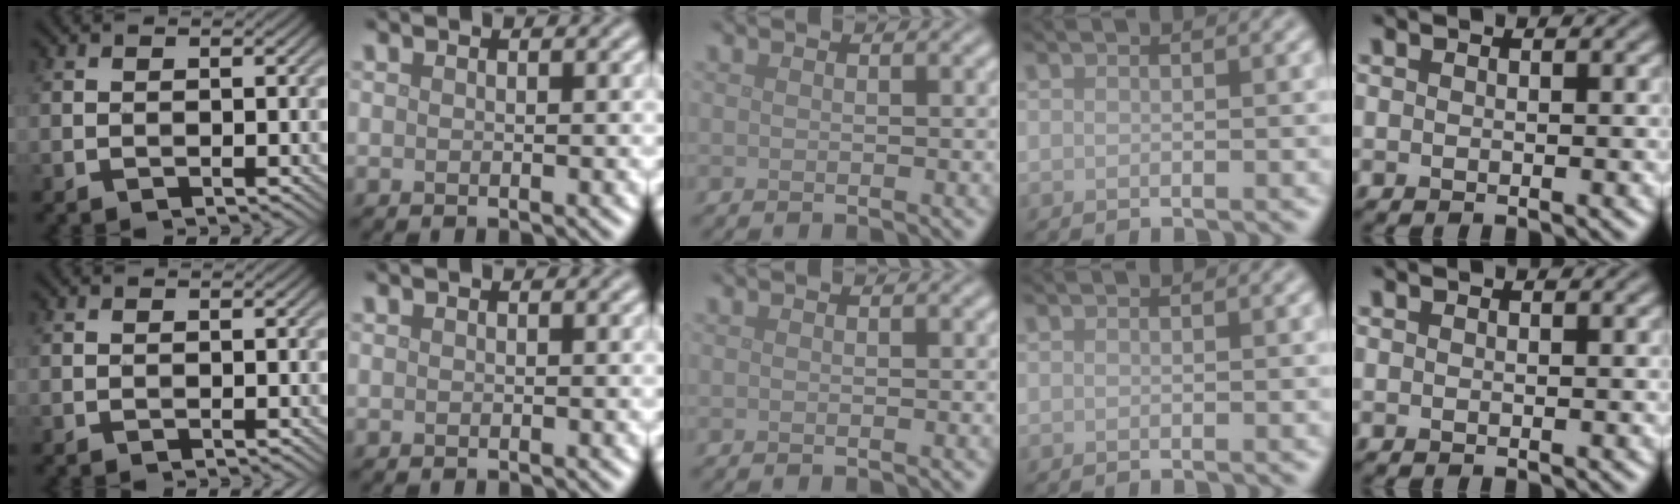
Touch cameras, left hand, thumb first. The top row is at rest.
{}